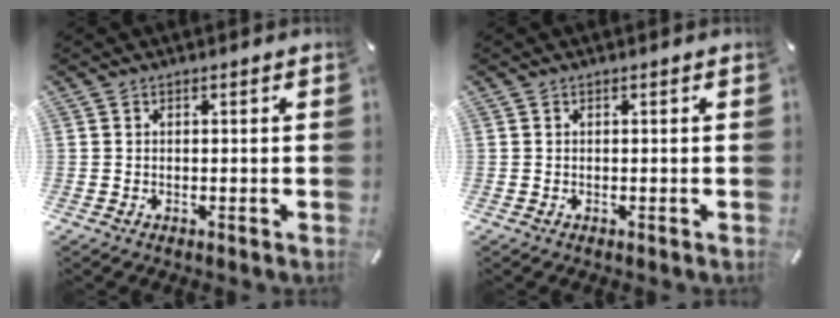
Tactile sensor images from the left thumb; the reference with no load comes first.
{"total": 0.0}